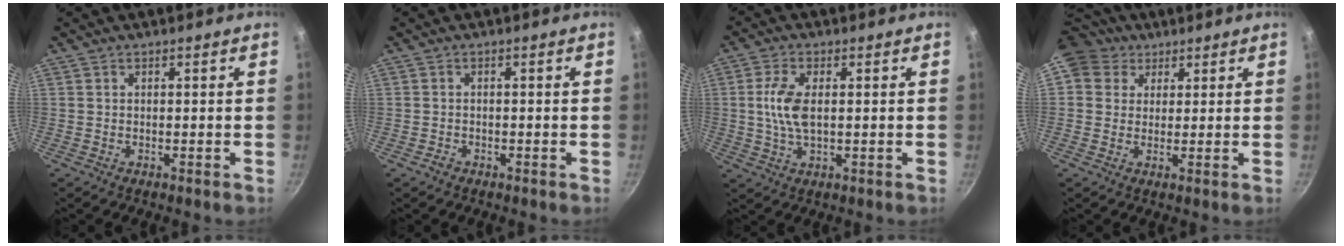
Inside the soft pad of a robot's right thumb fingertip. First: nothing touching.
{"total": 1.1, "force": [-0.8, 0.8, 0.3], "torque": [-0.008, 0.010, -0.014]}
{"total": 7.0, "force": [0.6, 3.4, 6.1], "torque": [-0.128, 0.002, 0.010]}
{"total": 9.4, "force": [4.7, 7.5, 3.0], "torque": [-0.027, 0.006, 0.072]}